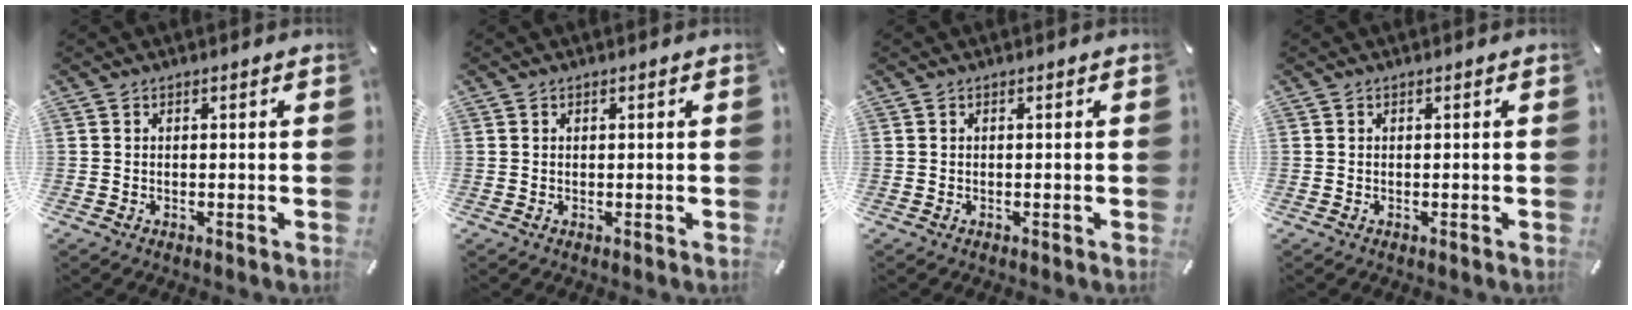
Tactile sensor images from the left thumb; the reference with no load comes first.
{"total": 0.0}
{"total": 0.0}
{"total": 0.0}